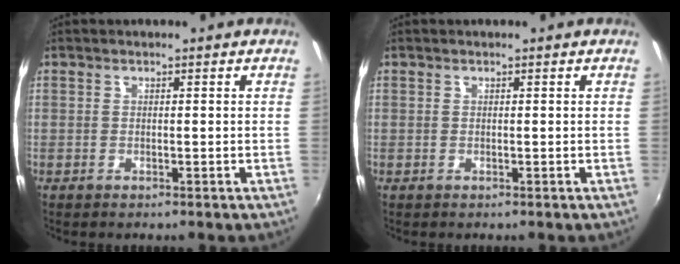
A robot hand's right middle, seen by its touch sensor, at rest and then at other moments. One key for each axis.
{"total": 0.0}